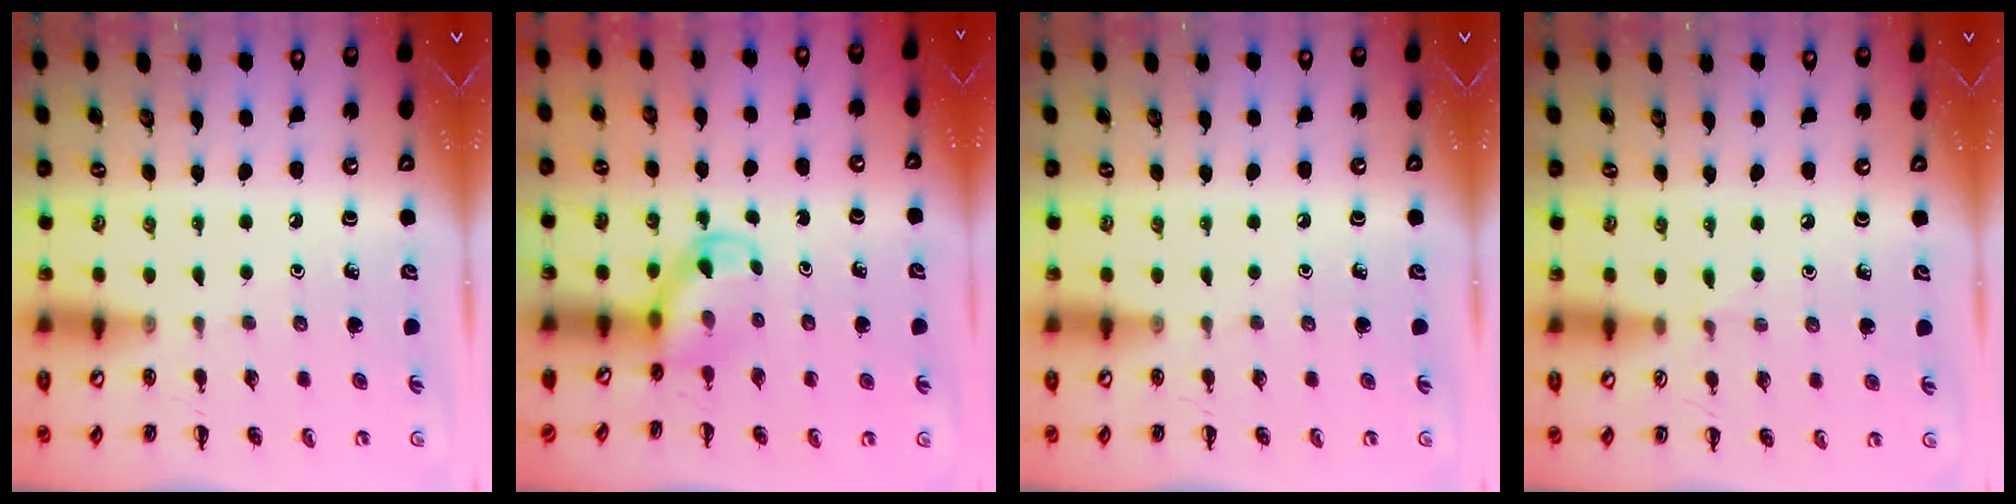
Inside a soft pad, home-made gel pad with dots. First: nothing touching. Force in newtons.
{"total": 3.7, "press": 3.5, "slide": 1.3}
{"total": 0.0}
{"total": 2.8, "press": 2.5, "slide": 1.1}